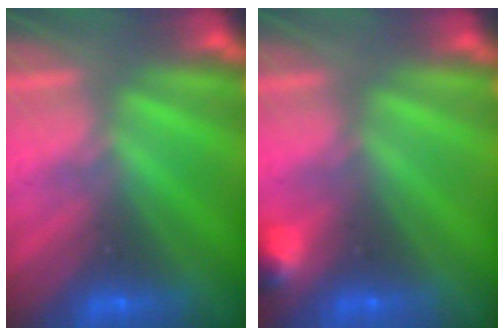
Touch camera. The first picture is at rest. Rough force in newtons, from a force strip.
{"total": 2.9}